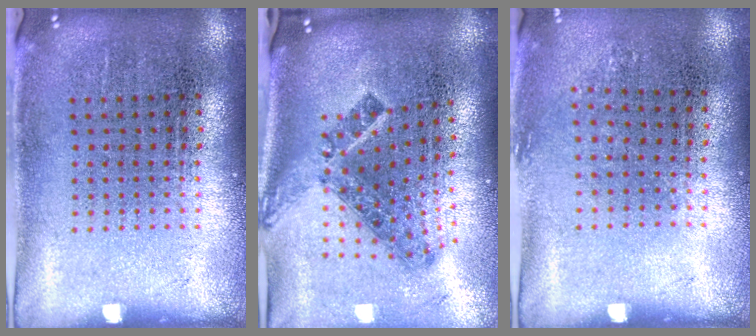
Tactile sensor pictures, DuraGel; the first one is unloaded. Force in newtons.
{"total": 1.6, "press": 1.2, "slide": 1.1}
{"total": 0.8, "press": 0.7, "slide": 0.4}